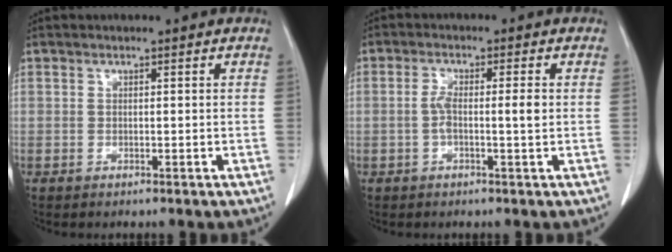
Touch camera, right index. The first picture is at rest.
{"total": 3.8, "force": [-0.3, 0.5, 3.8], "torque": [-0.074, 0.007, -0.004]}